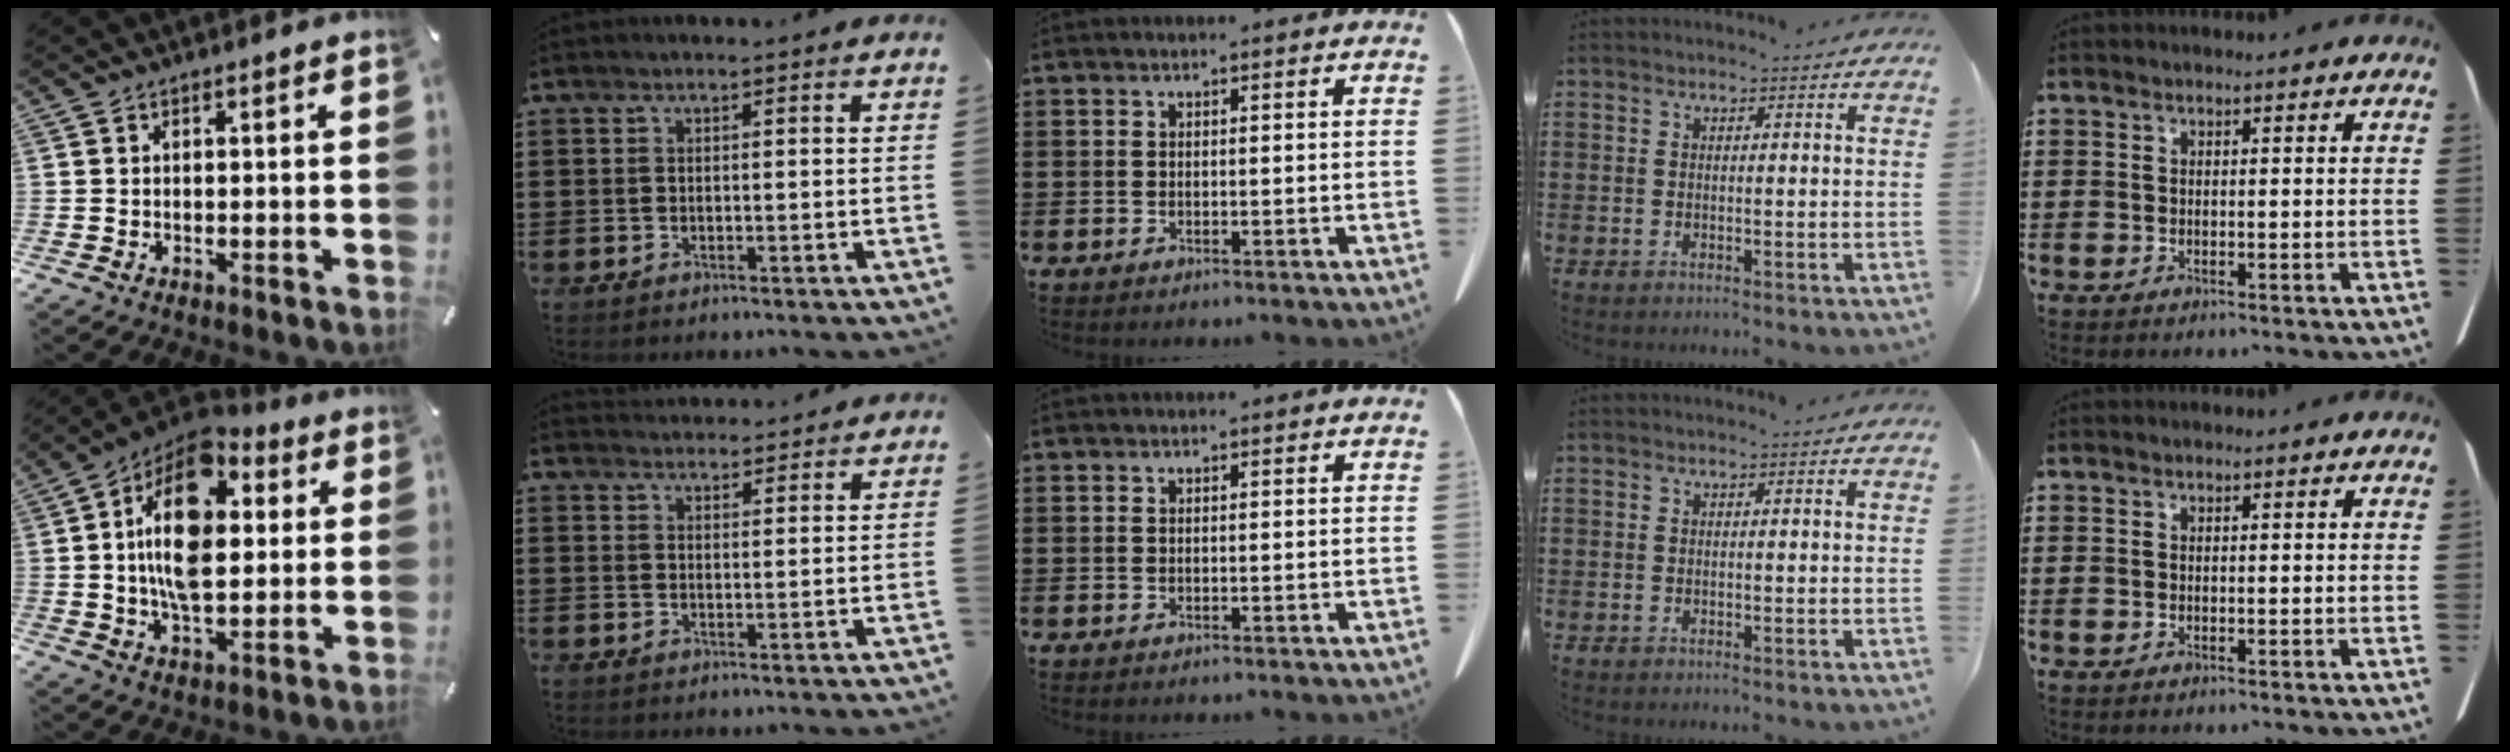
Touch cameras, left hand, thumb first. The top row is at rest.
{"thumb": {"total": 18.7, "force": [3.3, 11.3, 14.5], "torque": [-0.285, -0.010, 0.049]}, "index": {"total": 2.7, "force": [2.7, 0.2, -0.3], "torque": [-0.002, -0.007, 0.052]}}